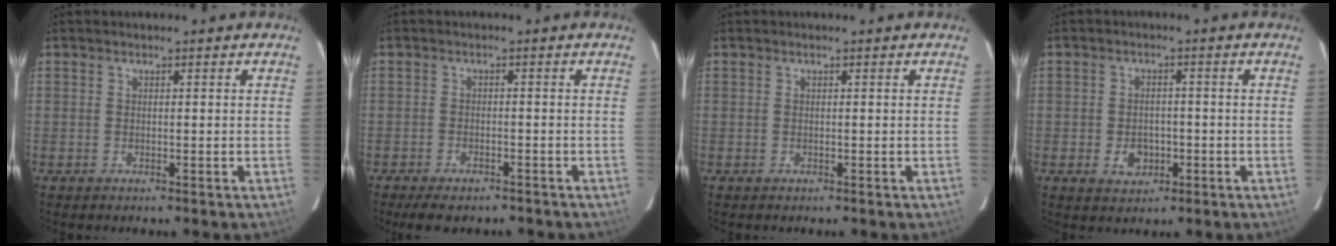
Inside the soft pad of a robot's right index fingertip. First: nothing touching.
{"total": 6.5, "force": [-5.2, 2.4, 3.1], "torque": [-0.072, -0.012, -0.077]}
{"total": 0.0}
{"total": 4.5, "force": [-1.6, 3.6, 2.3], "torque": [-0.046, 0.004, -0.018]}